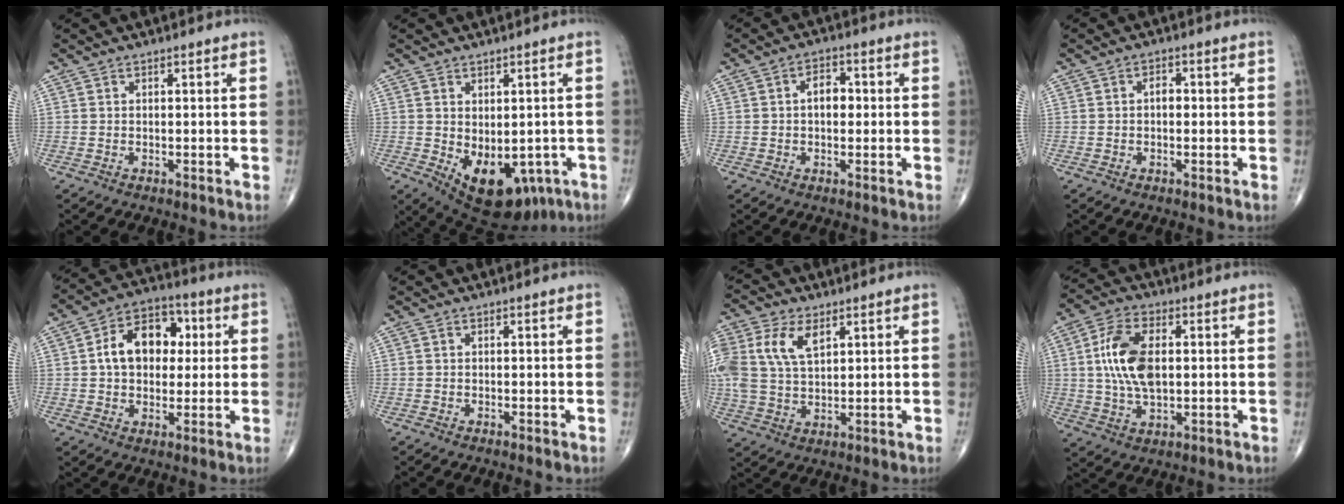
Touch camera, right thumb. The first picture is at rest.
{"total": 14.2, "force": [-4.5, 8.5, 10.4], "torque": [-0.126, -0.003, -0.041]}
{"total": 4.3, "force": [0.1, 2.8, 3.3], "torque": [-0.039, 0.011, -0.005]}
{"total": 1.8, "force": [-0.1, 1.2, 1.4], "torque": [-0.011, 0.005, -0.007]}
{"total": 12.9, "force": [1.9, 9.0, 9.0], "torque": [-0.109, 0.018, 0.023]}
{"total": 0.0}
{"total": 11.9, "force": [4.2, 6.9, 8.8], "torque": [-0.200, 0.002, 0.084]}
{"total": 11.8, "force": [1.2, 6.4, 9.9], "torque": [-0.191, 0.005, 0.023]}